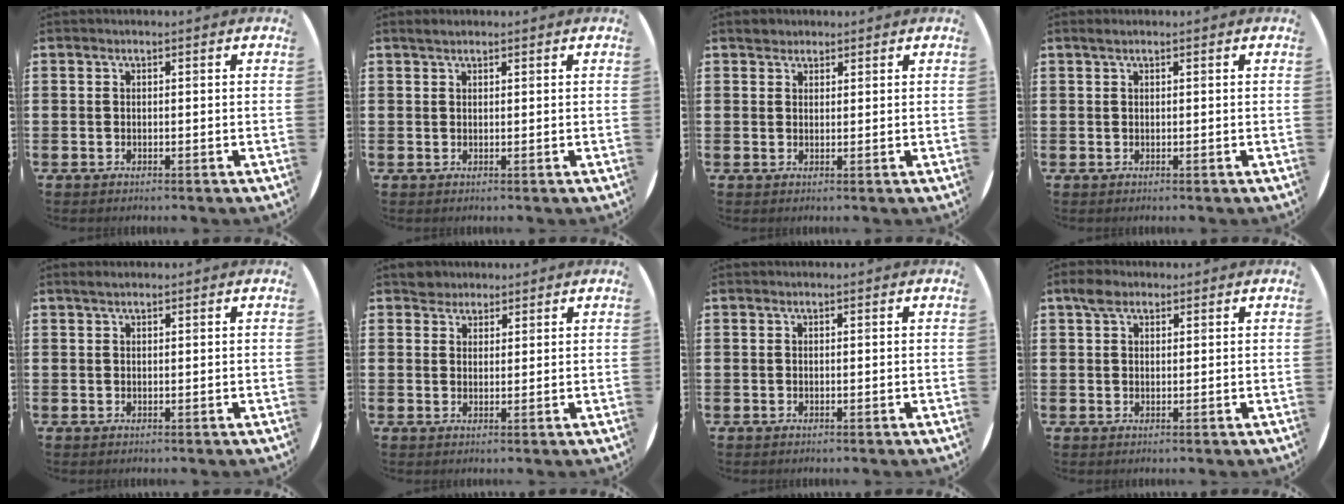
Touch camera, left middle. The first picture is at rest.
{"total": 1.0, "force": [0.9, 0.3, 0.2], "torque": [-0.005, 0.002, 0.017]}
{"total": 1.7, "force": [1.5, 0.8, -0.1], "torque": [0.006, 0.001, 0.030]}
{"total": 0.5, "force": [0.4, 0.0, 0.3], "torque": [-0.007, 0.001, 0.007]}
{"total": 0.9, "force": [0.8, 0.2, 0.3], "torque": [-0.007, 0.003, 0.014]}
{"total": 2.5, "force": [2.3, 1.1, -0.2], "torque": [0.005, 0.003, 0.045]}
{"total": 0.0}
{"total": 2.5, "force": [1.9, 1.3, 1.0], "torque": [-0.015, 0.004, 0.033]}